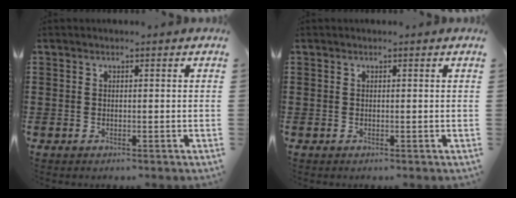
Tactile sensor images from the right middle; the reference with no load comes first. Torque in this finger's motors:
{"motor_torque": [0.00, 0.00, 0.00, 0.00]}